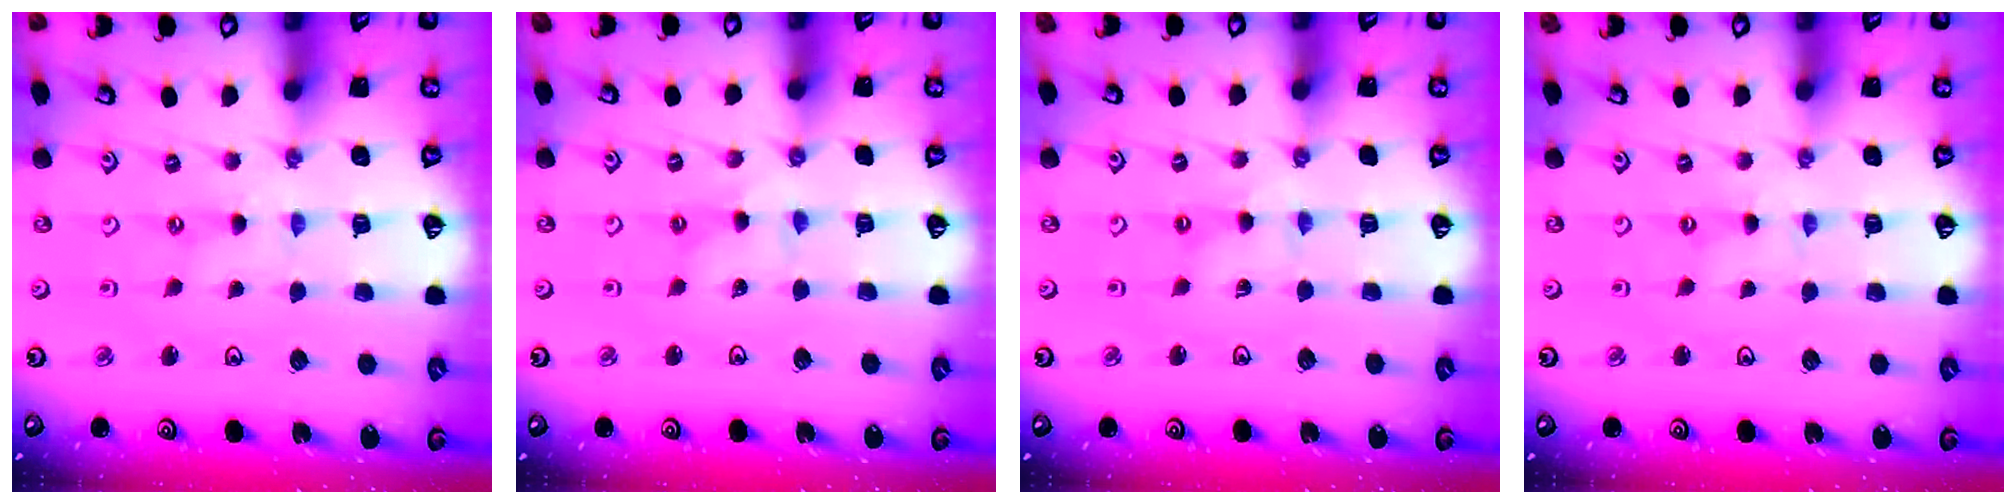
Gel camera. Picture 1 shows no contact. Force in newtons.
{"total": 2.0, "press": 2.0, "slide": 0.3}
{"total": 1.6, "press": 1.6, "slide": 0.3}
{"total": 0.0}